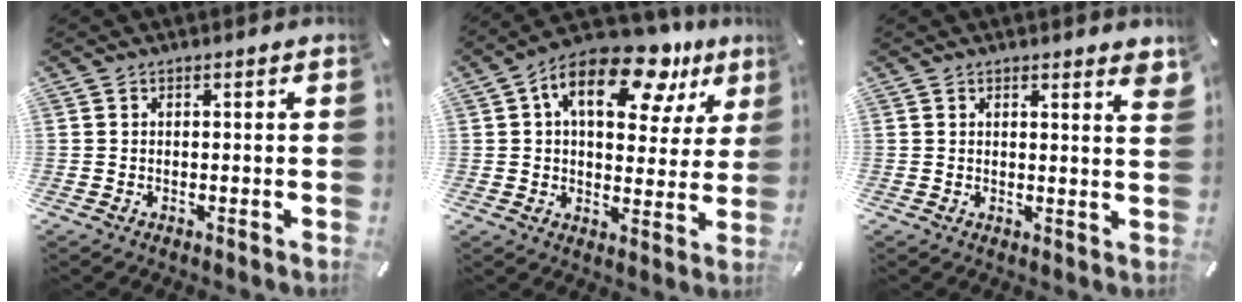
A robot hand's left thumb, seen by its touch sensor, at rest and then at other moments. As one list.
[{"total": 17.7, "force": [8.9, 9.2, 12.2], "torque": [-0.185, -0.035, 0.146]}, {"total": 2.4, "force": [1.8, 0.2, 1.6], "torque": [-0.020, -0.009, 0.030]}]